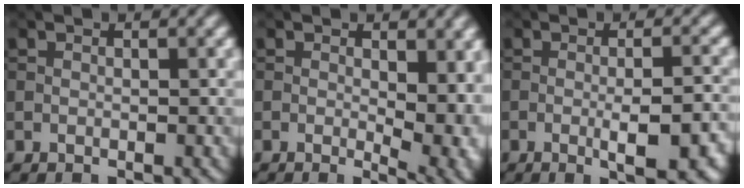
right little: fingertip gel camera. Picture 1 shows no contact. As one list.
[{"total": 6.0, "force": [-0.1, 2.9, 5.2], "torque": [-0.073, -0.013, 0.004]}, {"total": 6.1, "force": [-1.8, 1.7, 5.5], "torque": [-0.078, -0.009, -0.019]}]